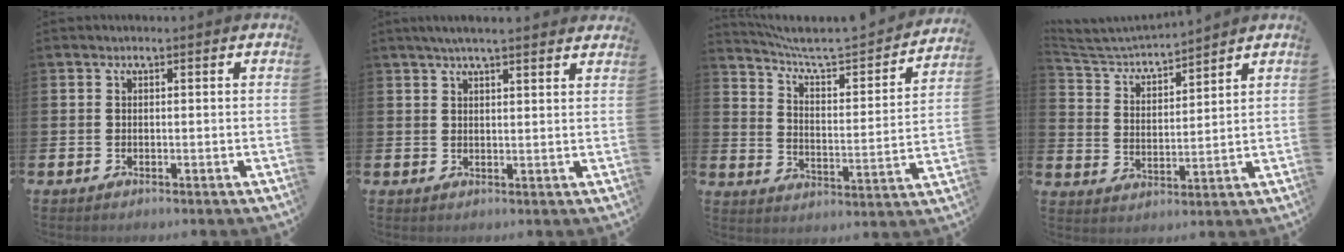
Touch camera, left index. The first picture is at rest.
{"total": 3.5, "force": [3.2, 0.0, 1.4], "torque": [-0.035, -0.004, 0.059]}
{"total": 6.7, "force": [6.2, 1.1, 2.3], "torque": [-0.080, -0.048, 0.102]}
{"total": 4.4, "force": [4.3, 0.5, 0.6], "torque": [-0.033, -0.035, 0.069]}